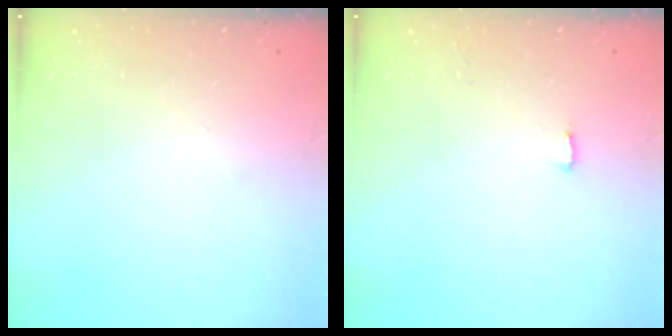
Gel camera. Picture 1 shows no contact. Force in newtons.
{"total": 3.6, "press": 3.6, "slide": 0.3}